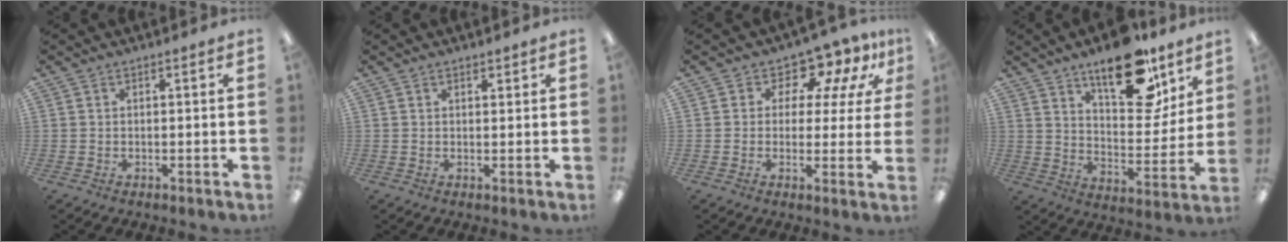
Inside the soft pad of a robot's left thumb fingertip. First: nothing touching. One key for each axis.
{"total": 1.5, "fx": 1.1, "fy": 0.7, "fz": 0.5, "tx": -0.004, "ty": 0.000, "tz": 0.019}
{"total": 8.4, "fx": 6.0, "fy": 4.8, "fz": 3.5, "tx": -0.065, "ty": -0.046, "tz": 0.106}
{"total": 20.7, "fx": 13.9, "fy": 9.3, "fz": 12.2, "tx": -0.159, "ty": -0.082, "tz": 0.229}